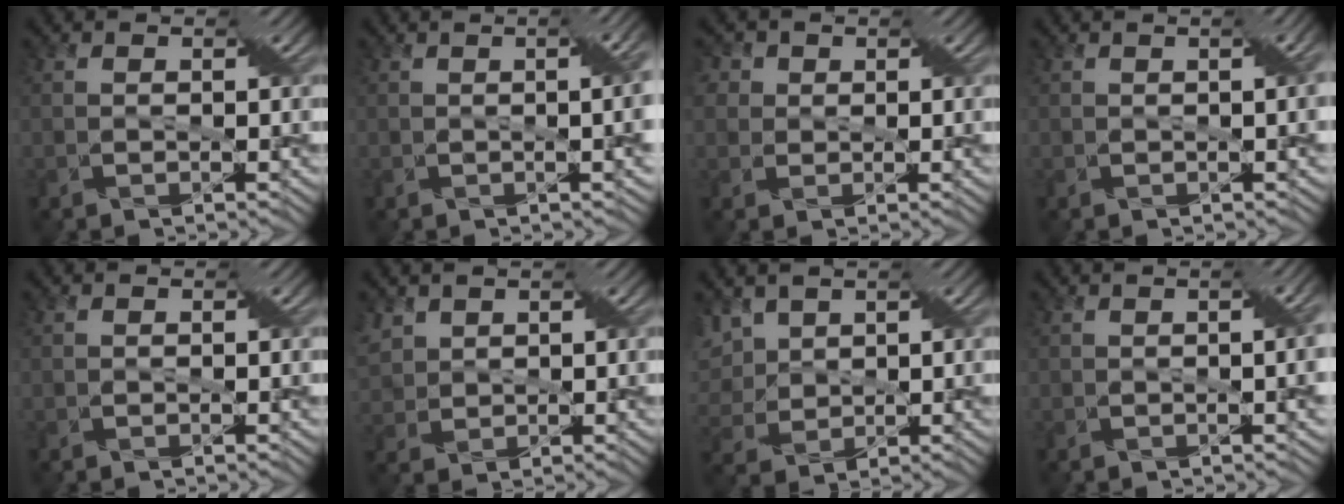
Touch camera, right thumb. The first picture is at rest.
{"total": 5.5, "force": [0.2, 0.8, 5.4], "torque": [-0.075, 0.007, 0.004]}
{"total": 5.4, "force": [2.3, 4.4, 2.2], "torque": [-0.059, 0.023, 0.031]}
{"total": 3.1, "force": [0.0, 0.4, 3.0], "torque": [-0.042, 0.012, -0.002]}
{"total": 0.0}
{"total": 4.8, "force": [2.1, 3.4, 2.6], "torque": [-0.083, 0.002, 0.040]}
{"total": 5.5, "force": [1.6, 3.8, 3.7], "torque": [-0.113, 0.005, 0.033]}
{"total": 4.3, "force": [0.1, 0.7, 4.3], "torque": [-0.061, 0.012, 0.000]}